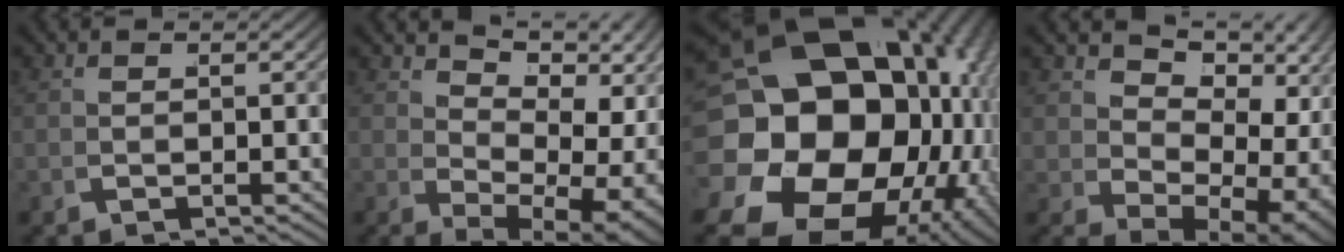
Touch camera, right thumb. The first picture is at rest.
{"total": 9.1, "force": [2.0, 4.9, 7.4], "torque": [-0.117, -0.017, 0.052]}
{"total": 29.8, "force": [-2.1, 21.5, 20.5], "torque": [-0.367, -0.074, -0.015]}
{"total": 9.7, "force": [1.8, 5.9, 7.4], "torque": [-0.120, -0.020, 0.048]}